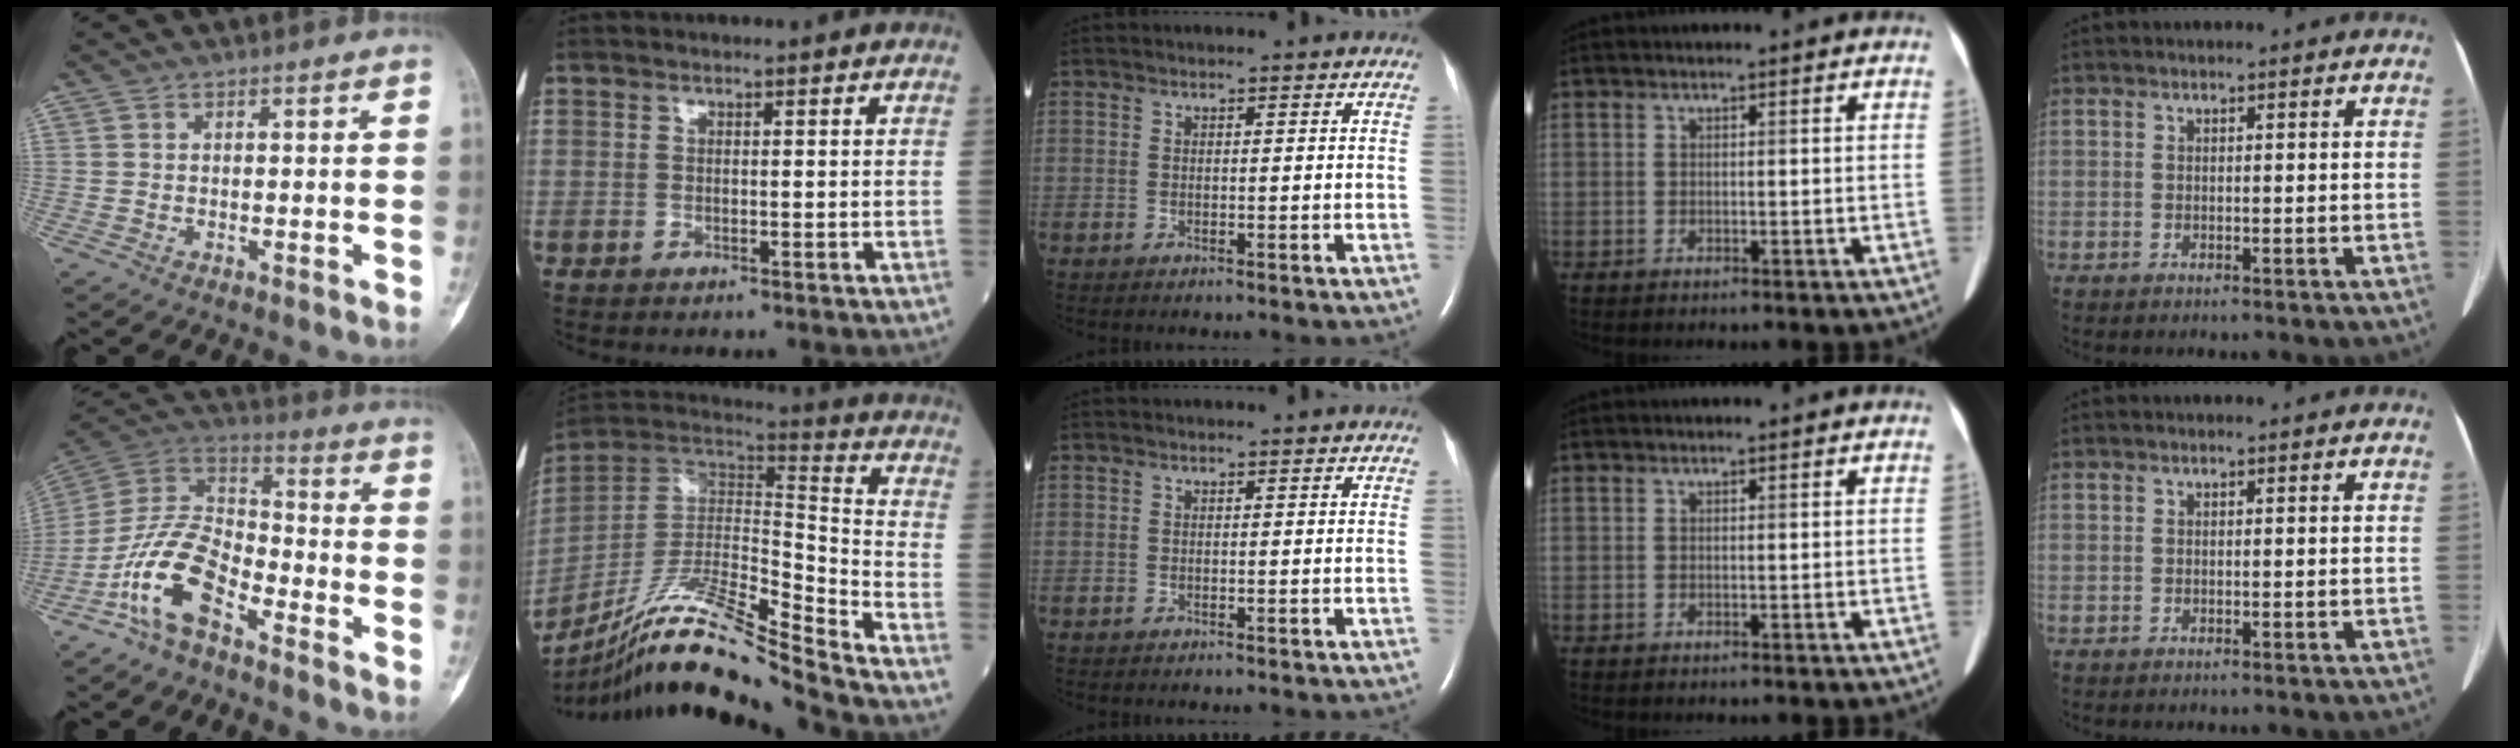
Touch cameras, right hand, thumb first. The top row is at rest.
{"thumb": {"total": 13.5, "force": [-7.8, 6.2, 9.1], "torque": [-0.173, 0.070, -0.159]}, "index": {"total": 18.4, "force": [-15.6, -1.3, 9.8], "torque": [-0.190, 0.008, -0.283]}}